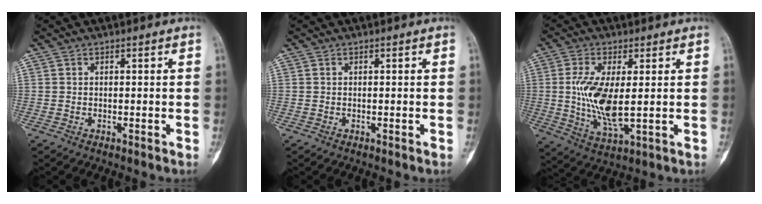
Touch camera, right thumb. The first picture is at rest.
{"total": 0.0}
{"total": 10.8, "force": [0.5, 4.1, 10.0], "torque": [-0.209, -0.019, 0.017]}